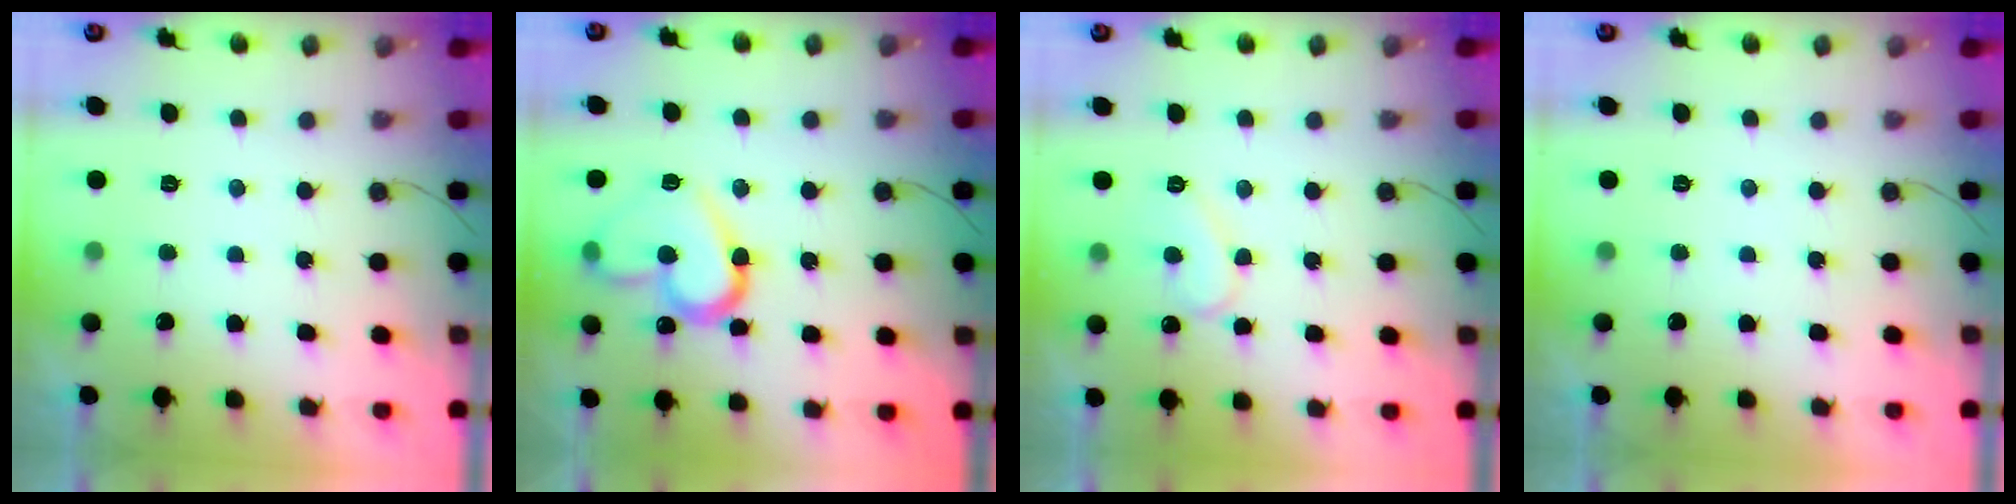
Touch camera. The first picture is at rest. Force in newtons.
{"total": 15.8, "press": 15.7, "slide": 1.0}
{"total": 9.0, "press": 9.0, "slide": 0.7}
{"total": 0.0}